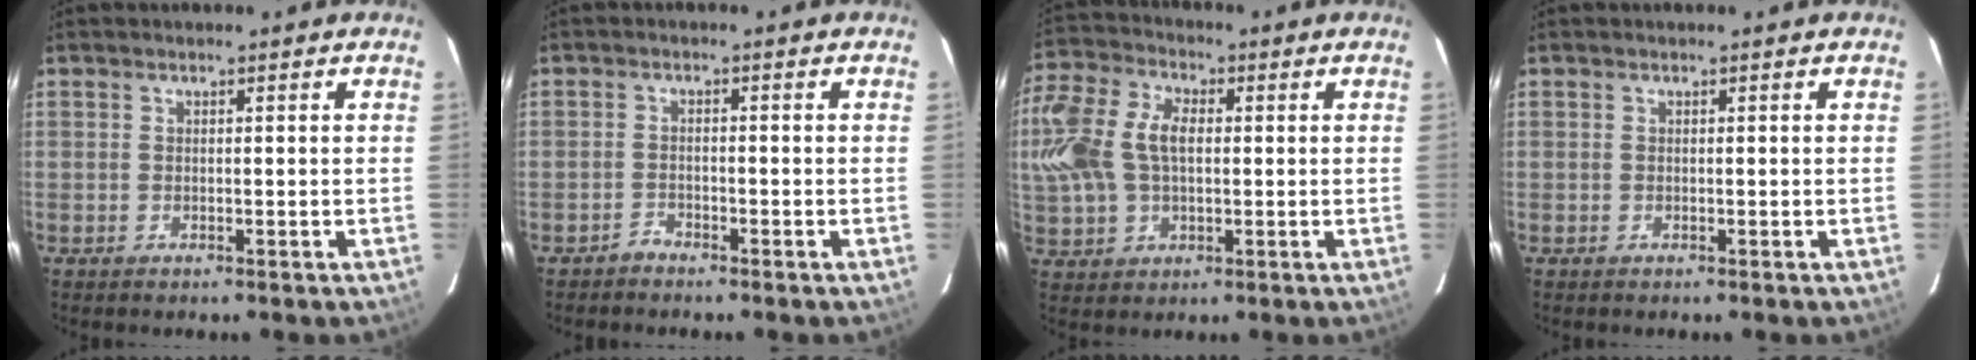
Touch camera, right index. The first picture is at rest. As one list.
[{"total": 1.5, "force": [-1.4, 0.4, -0.1], "torque": [0.001, 0.003, -0.029]}, {"total": 19.1, "force": [1.7, 13.0, 13.8], "torque": [-0.336, 0.032, 0.035]}, {"total": 0.0}]